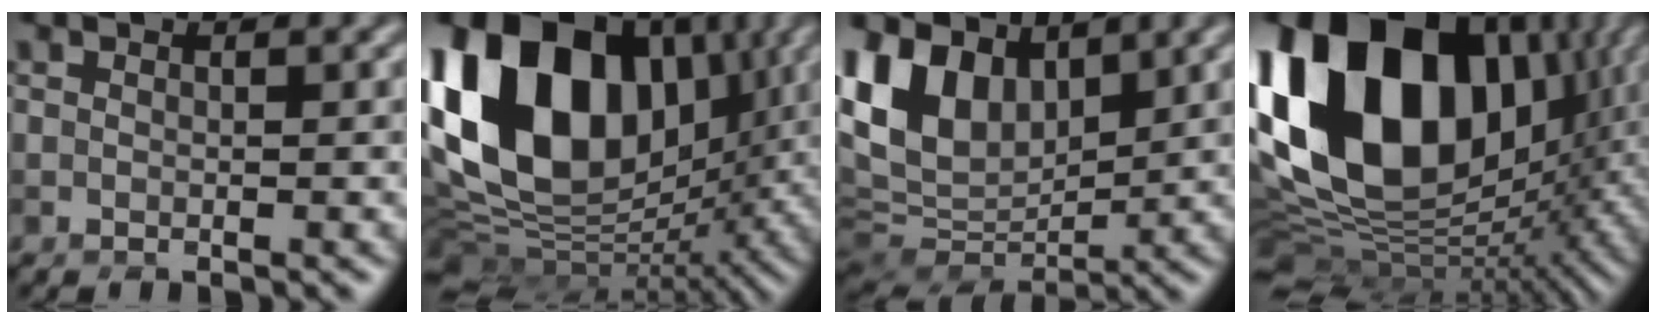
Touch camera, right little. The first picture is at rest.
{"total": 19.6, "force": [4.9, 13.4, 13.5], "torque": [-0.273, 0.028, 0.094]}
{"total": 11.0, "force": [5.2, 6.9, 6.8], "torque": [-0.172, 0.019, 0.098]}
{"total": 21.6, "force": [5.9, 14.0, 15.4], "torque": [-0.347, 0.026, 0.111]}